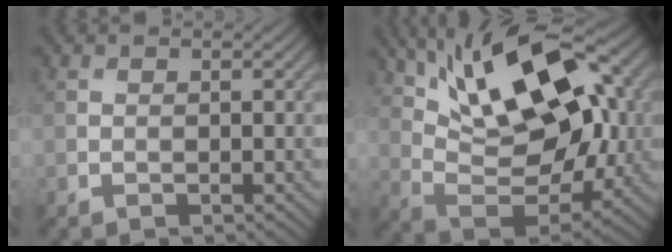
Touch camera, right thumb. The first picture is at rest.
{"total": 17.0, "force": [7.1, 8.0, 13.3], "torque": [-0.223, 0.012, 0.104]}